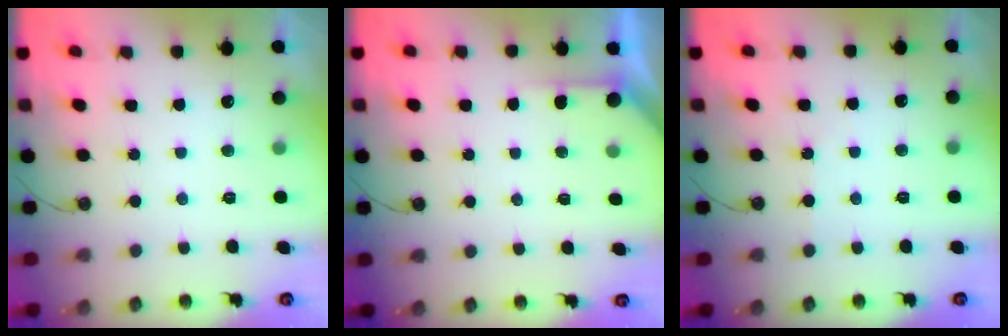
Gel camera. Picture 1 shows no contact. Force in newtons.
{"total": 2.9, "press": 2.9, "slide": 0.2}
{"total": 2.3, "press": 2.3, "slide": 0.4}